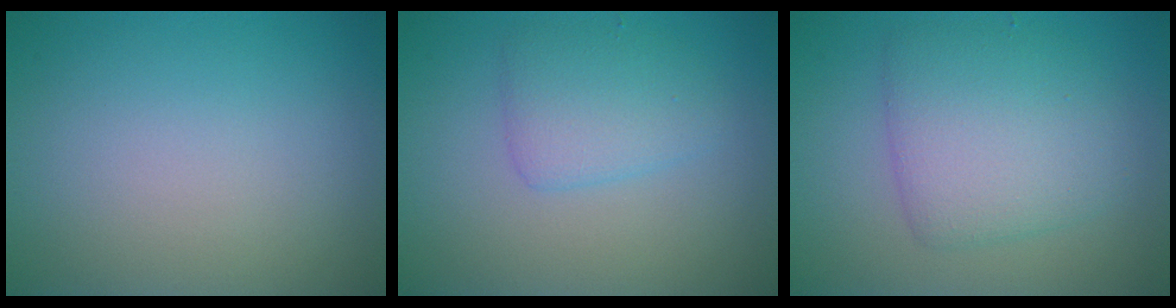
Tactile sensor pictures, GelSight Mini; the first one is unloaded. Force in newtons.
{"total": 2.8, "press": 2.8, "slide": 0.1}
{"total": 5.0, "press": 5.0, "slide": 0.1}